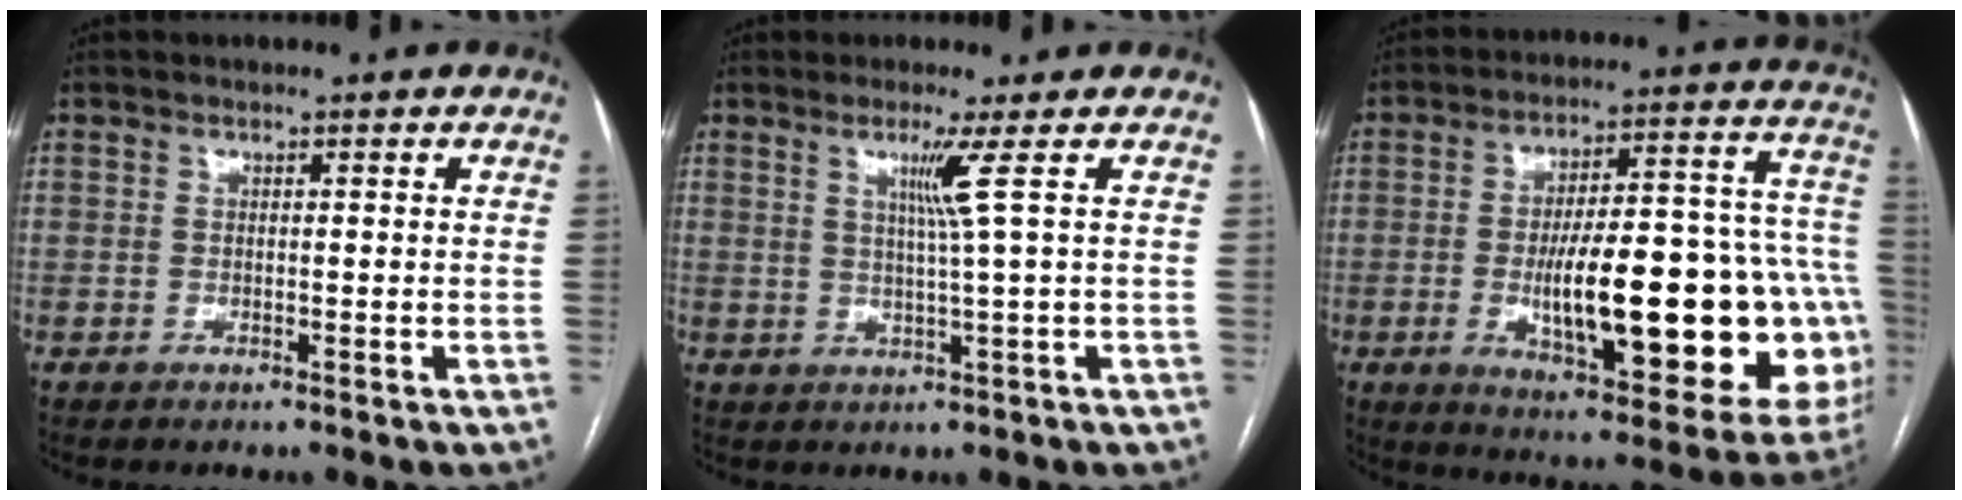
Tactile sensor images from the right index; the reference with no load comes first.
{"total": 3.9, "force": [1.4, -1.8, 3.2], "torque": [-0.061, -0.010, 0.032]}
{"total": 29.3, "force": [-5.2, 7.7, 27.8], "torque": [-0.312, 0.019, -0.055]}